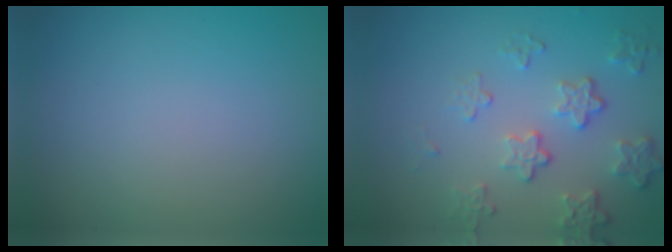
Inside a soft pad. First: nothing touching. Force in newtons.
{"total": 4.2, "press": 3.2, "slide": 2.8}